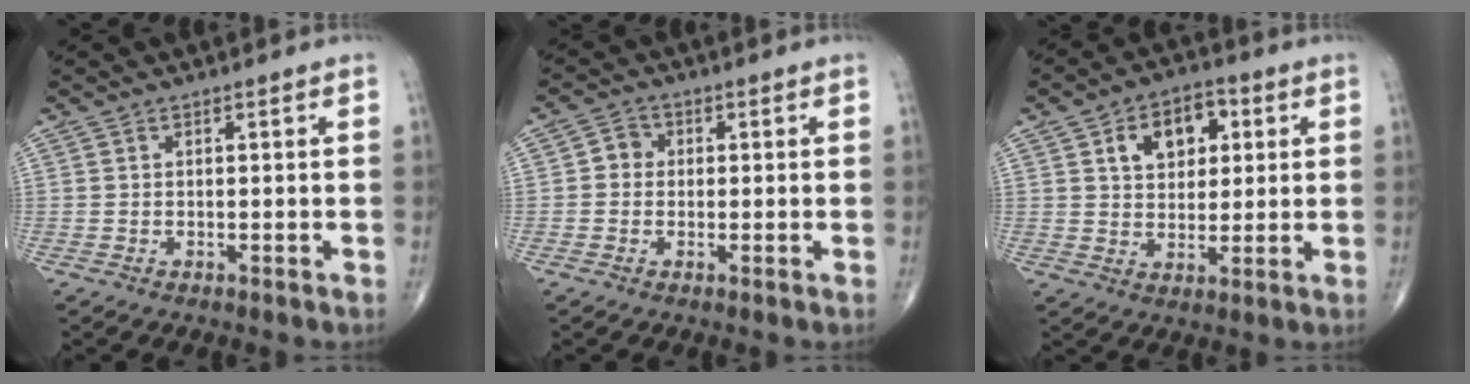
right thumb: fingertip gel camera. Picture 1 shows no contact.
{"total": 3.0, "force": [0.0, 2.8, 1.2], "torque": [-0.001, 0.008, -0.008]}
{"total": 10.0, "force": [3.4, 6.7, 6.5], "torque": [-0.066, -0.001, 0.051]}